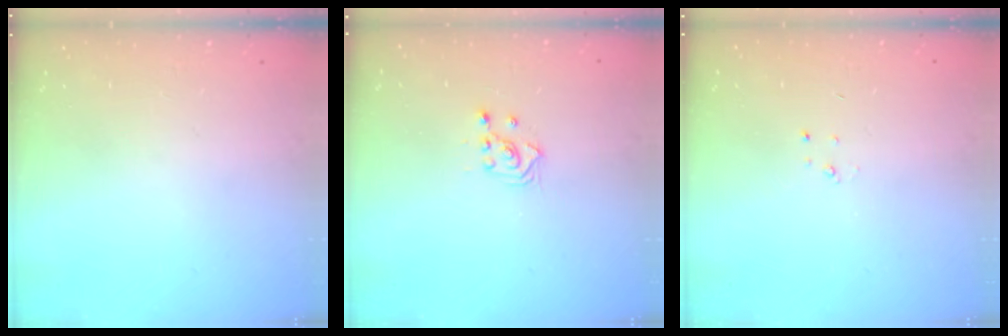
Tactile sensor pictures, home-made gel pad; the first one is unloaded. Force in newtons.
{"total": 2.9, "press": 2.9, "slide": 0.2}
{"total": 2.3, "press": 2.3, "slide": 0.3}